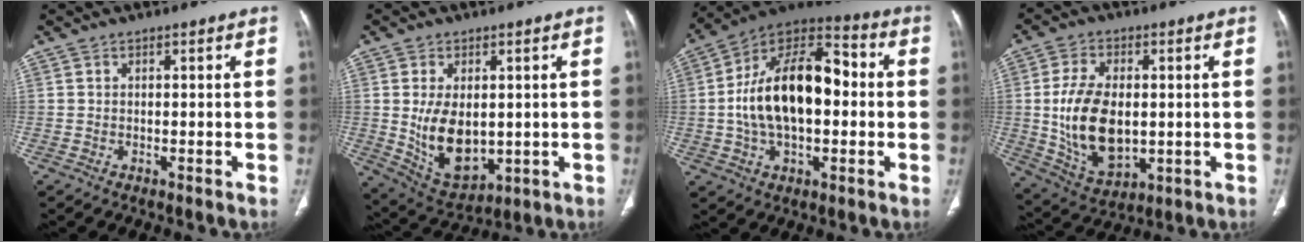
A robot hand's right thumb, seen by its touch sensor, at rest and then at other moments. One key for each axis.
{"total": 12.0, "fx": -0.1, "fy": 7.3, "fz": 9.5, "tx": -0.146, "ty": -0.014, "tz": 0.026}
{"total": 21.1, "fx": 0.1, "fy": 11.9, "fz": 17.4, "tx": -0.289, "ty": 0.037, "tz": -0.003}
{"total": 15.2, "fx": -0.2, "fy": 9.1, "fz": 12.2, "tx": -0.218, "ty": -0.009, "tz": 0.015}